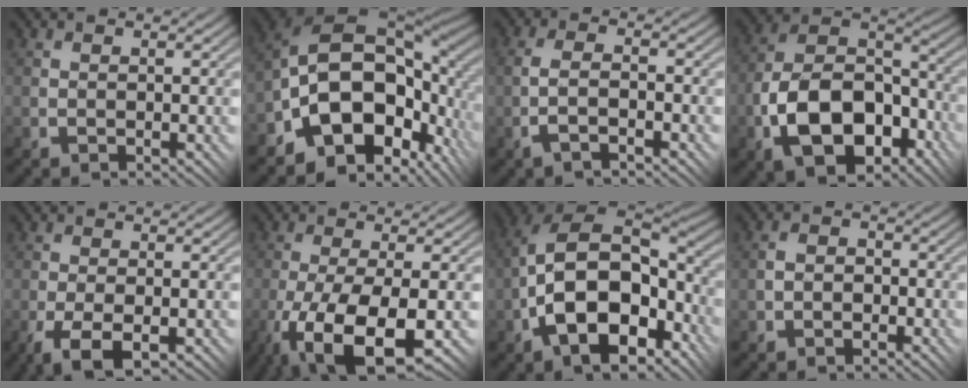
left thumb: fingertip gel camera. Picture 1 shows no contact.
{"total": 14.8, "force": [-3.9, 10.2, 10.1], "torque": [-0.149, -0.007, -0.071]}
{"total": 3.6, "force": [-1.8, 1.1, 2.9], "torque": [-0.065, 0.007, -0.042]}
{"total": 14.4, "force": [-6.1, 8.6, 9.8], "torque": [-0.177, -0.022, -0.108]}
{"total": 5.8, "force": [-3.1, 2.4, 4.3], "torque": [-0.085, -0.008, -0.050]}
{"total": 11.9, "force": [-5.7, 3.9, 9.6], "torque": [-0.201, -0.021, -0.094]}
{"total": 16.7, "force": [-4.9, 9.6, 12.7], "torque": [-0.226, -0.016, -0.082]}
{"total": 2.7, "force": [-1.1, 2.1, 1.3], "torque": [-0.013, -0.001, -0.025]}